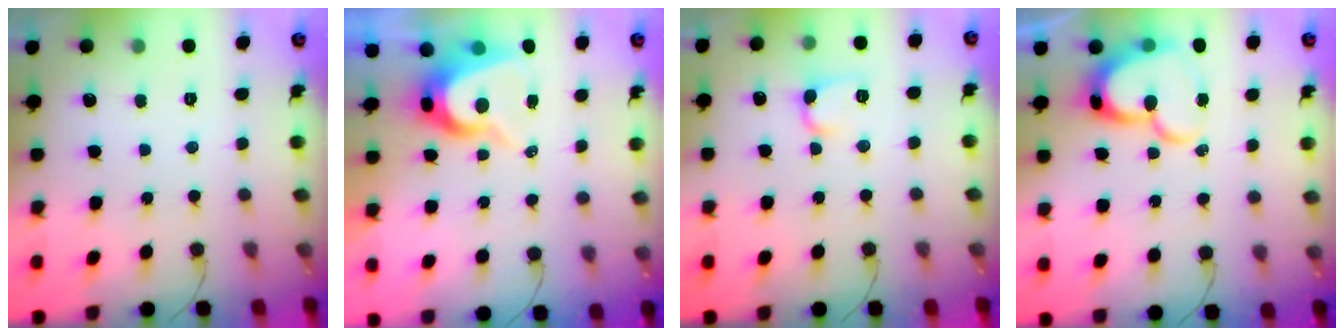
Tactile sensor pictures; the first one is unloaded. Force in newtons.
{"total": 8.3, "press": 8.2, "slide": 0.8}
{"total": 5.3, "press": 5.2, "slide": 0.6}
{"total": 17.0, "press": 16.9, "slide": 1.4}